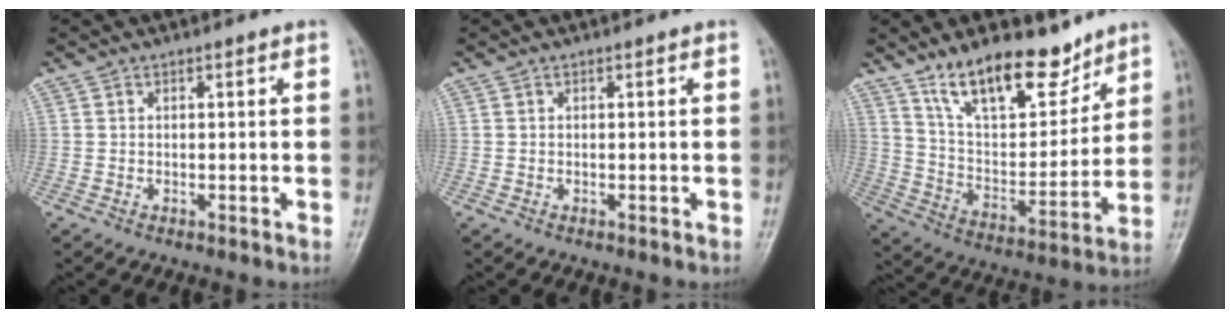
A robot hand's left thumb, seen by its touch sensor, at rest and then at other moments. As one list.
[{"total": 0.0}, {"total": 16.8, "force": [12.3, 6.8, 9.2], "torque": [-0.107, -0.080, 0.221]}]